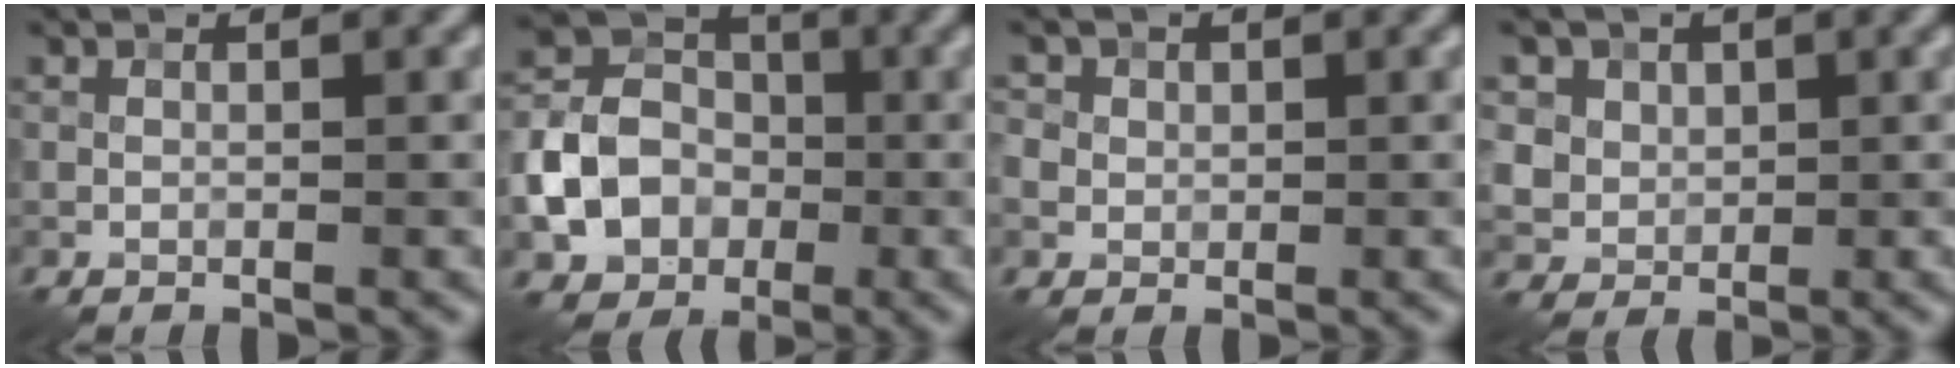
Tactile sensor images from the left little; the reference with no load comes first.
{"total": 7.6, "force": [-1.9, 6.1, 4.1], "torque": [-0.085, -0.004, -0.043]}
{"total": 3.5, "force": [1.1, 3.1, 1.3], "torque": [-0.020, 0.019, 0.005]}
{"total": 5.1, "force": [2.3, 4.2, 1.7], "torque": [-0.041, 0.002, 0.037]}